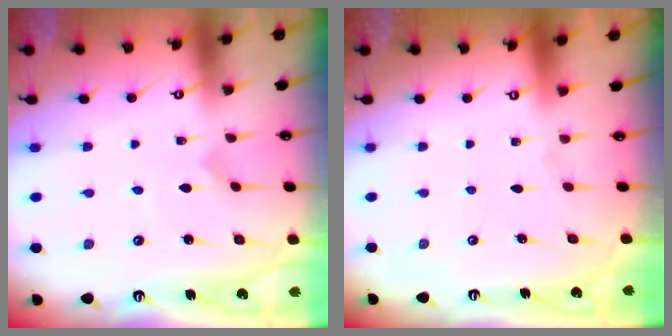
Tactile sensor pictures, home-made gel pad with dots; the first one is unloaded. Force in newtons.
{"total": 0.0}